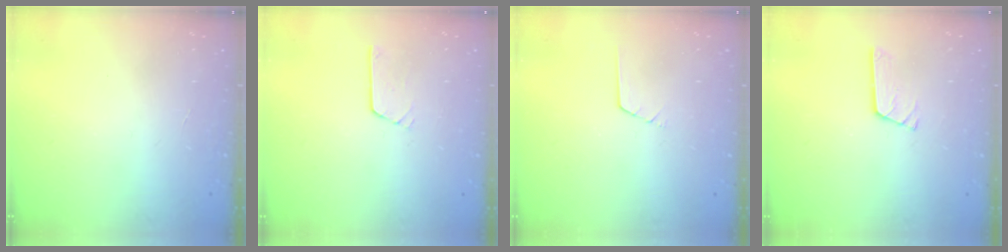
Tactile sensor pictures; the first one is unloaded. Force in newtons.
{"total": 5.4, "press": 5.4, "slide": 0.4}
{"total": 0.6, "press": 0.5, "slide": 0.2}
{"total": 3.4, "press": 3.4, "slide": 0.3}